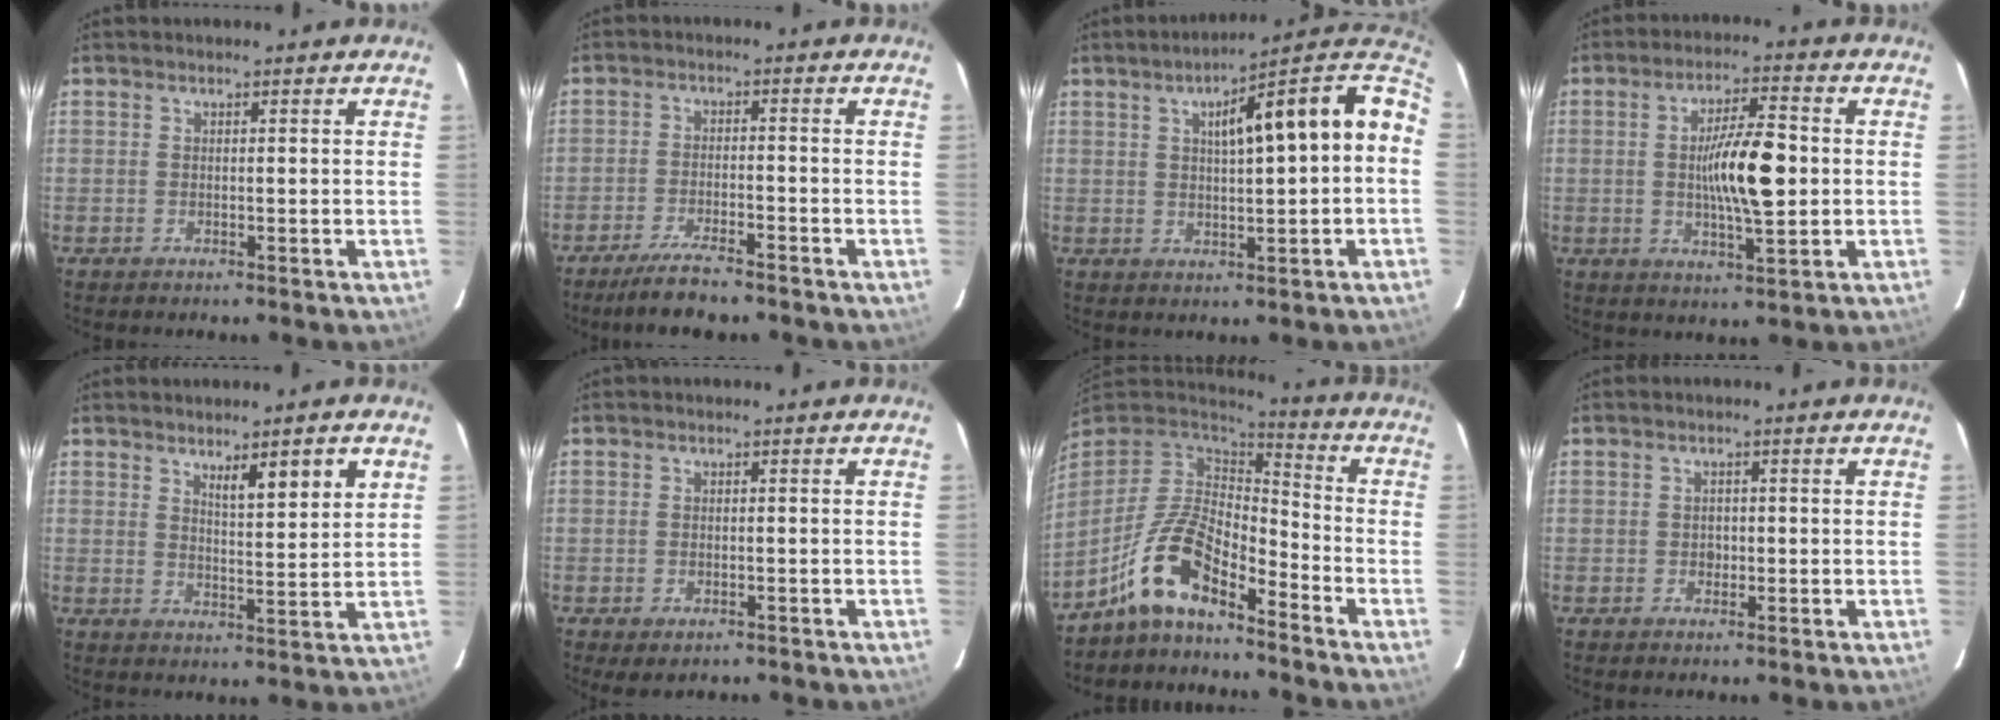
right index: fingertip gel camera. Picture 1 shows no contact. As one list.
[{"total": 7.5, "force": [-6.2, 0.4, 4.1], "torque": [-0.070, -0.020, -0.106]}, {"total": 16.3, "force": [3.0, 2.1, 15.8], "torque": [-0.226, 0.040, 0.037]}, {"total": 10.2, "force": [-0.1, 1.8, 10.0], "torque": [-0.174, 0.005, -0.002]}, {"total": 6.1, "force": [3.5, 0.5, 4.9], "torque": [-0.077, -0.006, 0.056]}, {"total": 2.7, "force": [-1.7, 1.4, 1.6], "torque": [-0.026, -0.005, -0.017]}, {"total": 10.9, "force": [-7.4, 3.6, 7.1], "torque": [-0.157, 0.025, -0.144]}, {"total": 1.2, "force": [-0.3, 1.0, 0.7], "torque": [-0.011, 0.003, -0.003]}]